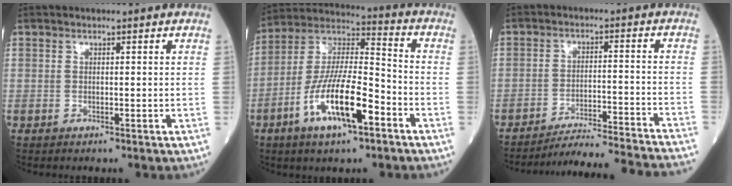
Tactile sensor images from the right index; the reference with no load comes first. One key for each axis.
{"total": 15.1, "fx": -6.4, "fy": 3.6, "fz": 13.1, "tx": -0.258, "ty": -0.001, "tz": -0.117}
{"total": 18.5, "fx": -17.5, "fy": -1.9, "fz": 5.4, "tx": -0.062, "ty": -0.034, "tz": -0.245}